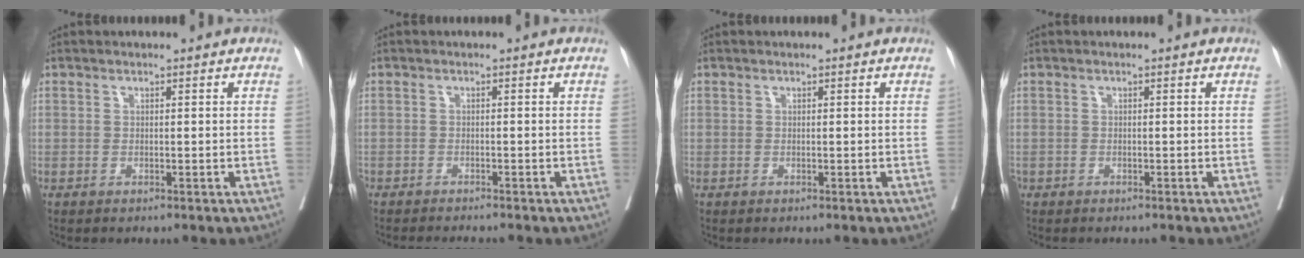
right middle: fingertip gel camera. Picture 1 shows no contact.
{"total": 4.9, "force": [-4.5, 0.2, 1.9], "torque": [-0.016, -0.009, -0.066]}
{"total": 0.0}
{"total": 0.9, "force": [-0.8, 0.3, 0.2], "torque": [-0.008, -0.001, -0.016]}